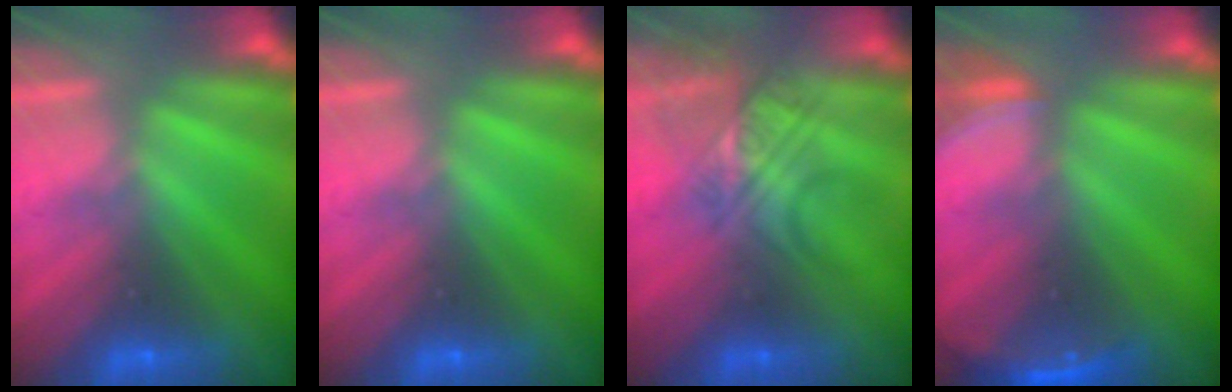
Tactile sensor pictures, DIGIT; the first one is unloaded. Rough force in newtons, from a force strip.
{"total": 0.0}
{"total": 2.4}
{"total": 2.7}